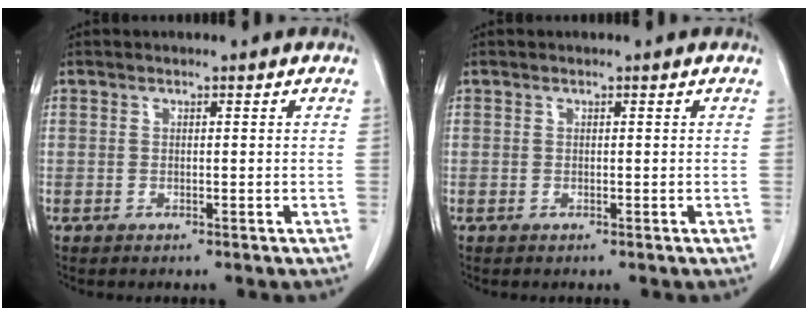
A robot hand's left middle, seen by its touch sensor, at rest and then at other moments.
{"total": 0.0}